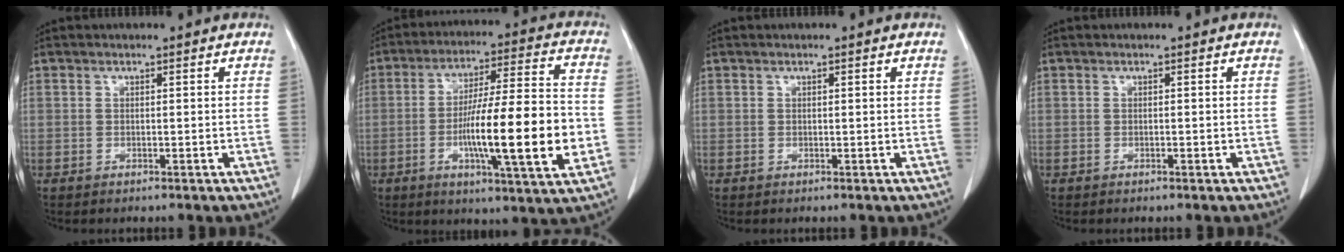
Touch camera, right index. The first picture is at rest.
{"total": 18.1, "force": [-3.8, 1.0, 17.6], "torque": [-0.283, -0.005, -0.062]}
{"total": 0.0}
{"total": 0.7, "force": [-0.4, 0.2, 0.5], "torque": [-0.011, 0.000, -0.004]}